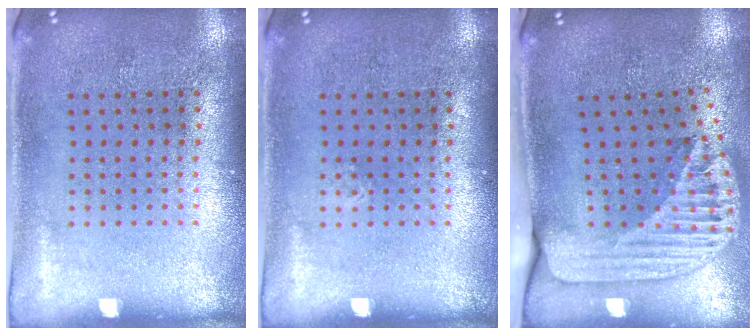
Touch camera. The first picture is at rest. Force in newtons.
{"total": 0.0}
{"total": 2.6, "press": 1.8, "slide": 1.8}